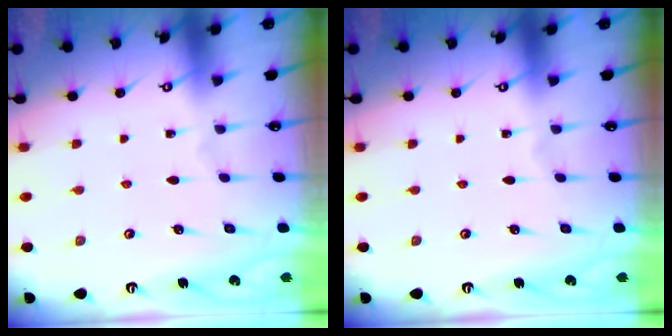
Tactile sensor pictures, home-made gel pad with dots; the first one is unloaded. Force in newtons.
{"total": 0.0}